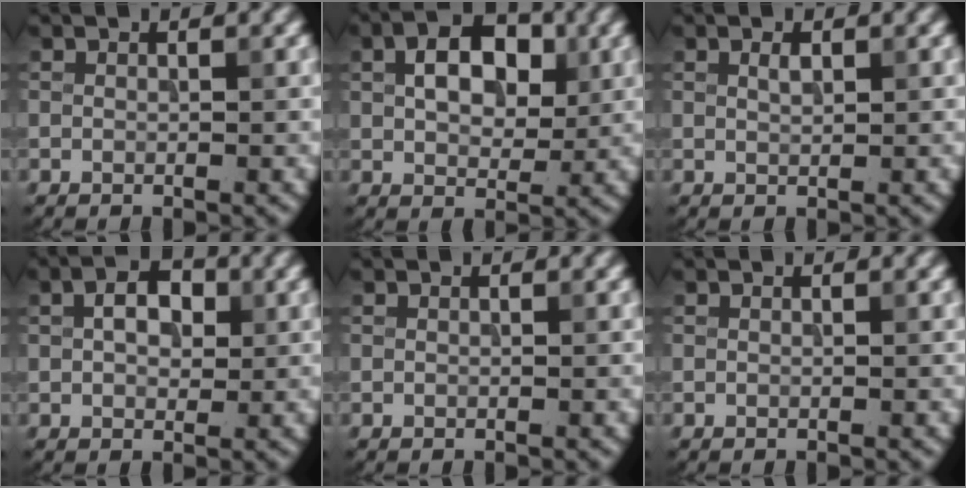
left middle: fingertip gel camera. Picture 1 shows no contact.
{"total": 5.4, "force": [1.3, 3.5, 3.9], "torque": [-0.066, 0.006, 0.014]}
{"total": 0.9, "force": [0.4, 0.4, 0.7], "torque": [-0.016, 0.001, 0.009]}
{"total": 3.5, "force": [0.8, 2.2, 2.5], "torque": [-0.041, 0.004, 0.011]}
{"total": 0.0}
{"total": 0.0}